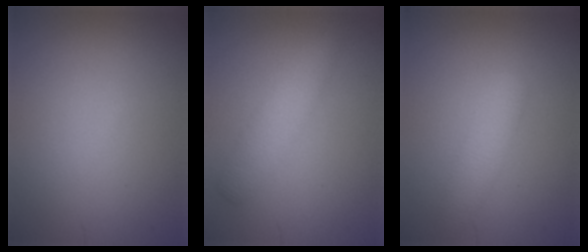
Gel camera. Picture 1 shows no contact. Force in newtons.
{"total": 2.9, "press": 2.9, "slide": 0.1}
{"total": 2.5, "press": 2.5, "slide": 0.1}